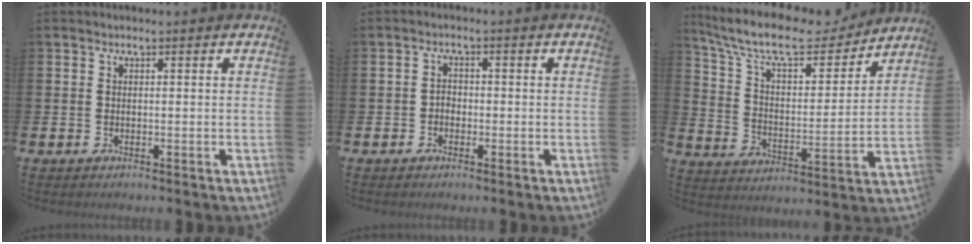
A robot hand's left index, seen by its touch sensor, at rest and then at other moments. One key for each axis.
{"total": 1.5, "fx": -0.7, "fy": 1.2, "fz": 0.5, "tx": -0.010, "ty": 0.004, "tz": -0.017}
{"total": 11.2, "fx": 9.6, "fy": 3.2, "fz": 4.6, "tx": -0.122, "ty": -0.059, "tz": 0.164}